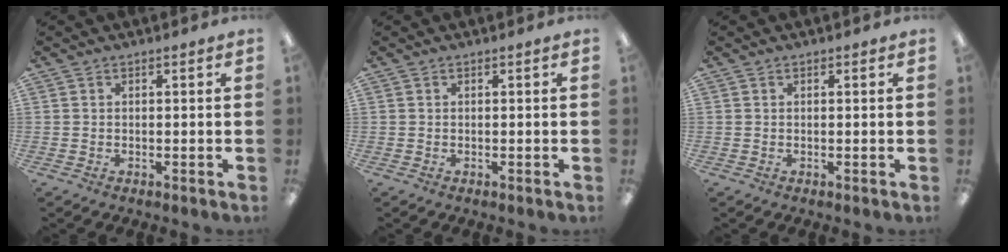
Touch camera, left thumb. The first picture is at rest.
{"total": 0.0}
{"total": 0.0}